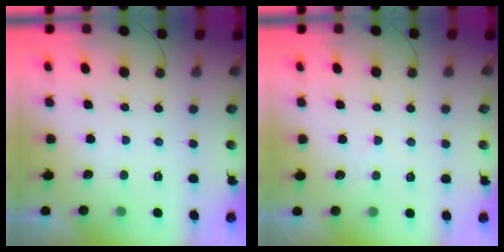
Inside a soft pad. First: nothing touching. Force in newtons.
{"total": 2.9, "press": 2.9, "slide": 0.5}